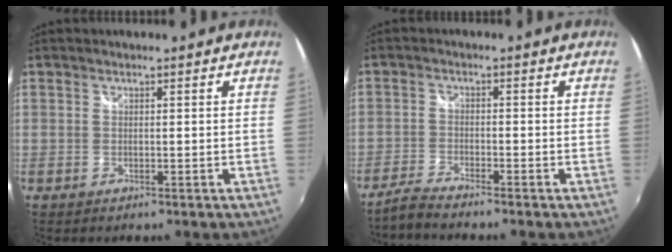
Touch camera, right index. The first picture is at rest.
{"total": 4.1, "force": [-3.9, 0.1, 1.4], "torque": [-0.046, -0.009, -0.080]}